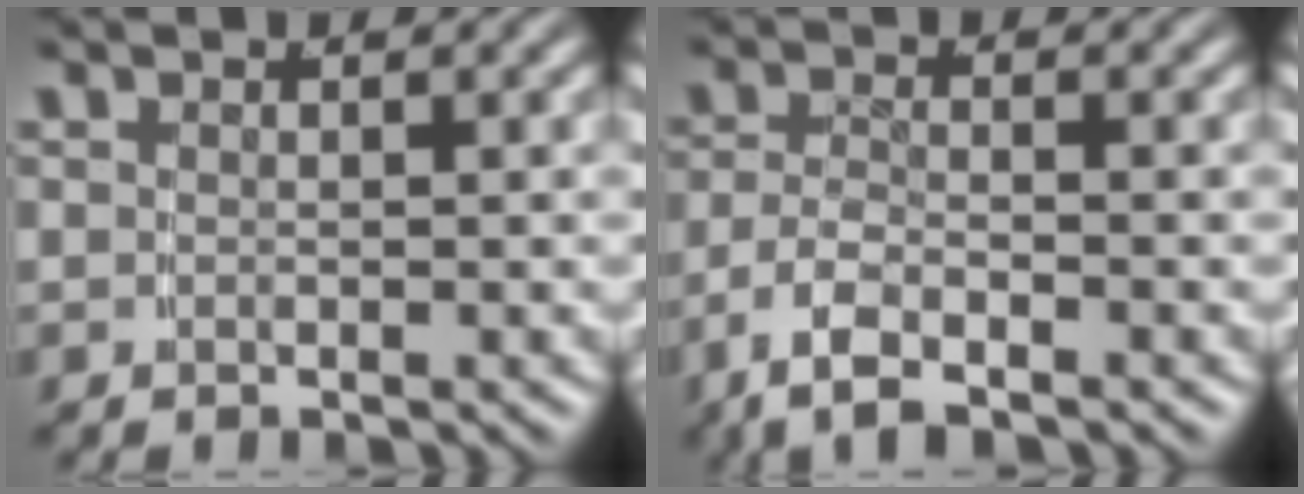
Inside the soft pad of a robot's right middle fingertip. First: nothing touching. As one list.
[{"total": 4.3, "force": [-2.2, 2.2, 2.9], "torque": [-0.069, -0.017, -0.030]}]